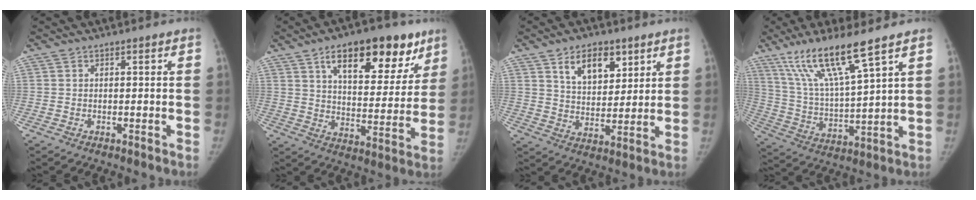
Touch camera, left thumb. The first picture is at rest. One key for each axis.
{"total": 20.7, "fx": 11.7, "fy": 10.0, "fz": 13.9, "tx": -0.149, "ty": -0.029, "tz": 0.177}
{"total": 10.4, "fx": 5.7, "fy": 6.0, "fz": 6.4, "tx": -0.071, "ty": -0.034, "tz": 0.100}
{"total": 14.7, "fx": 9.7, "fy": 1.5, "fz": 10.9, "tx": -0.207, "ty": -0.044, "tz": 0.198}